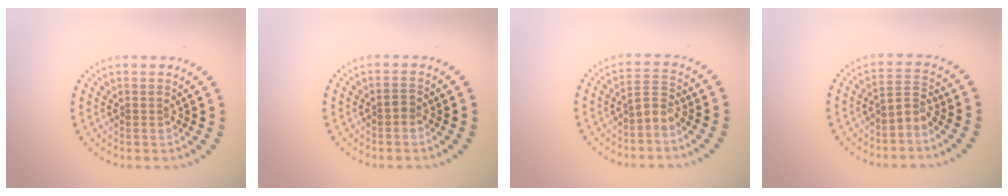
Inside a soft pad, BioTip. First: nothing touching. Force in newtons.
{"total": 0.7, "press": 0.7, "slide": 0.3}
{"total": 1.9, "press": 1.4, "slide": 1.2}
{"total": 2.1, "press": 1.4, "slide": 1.6}